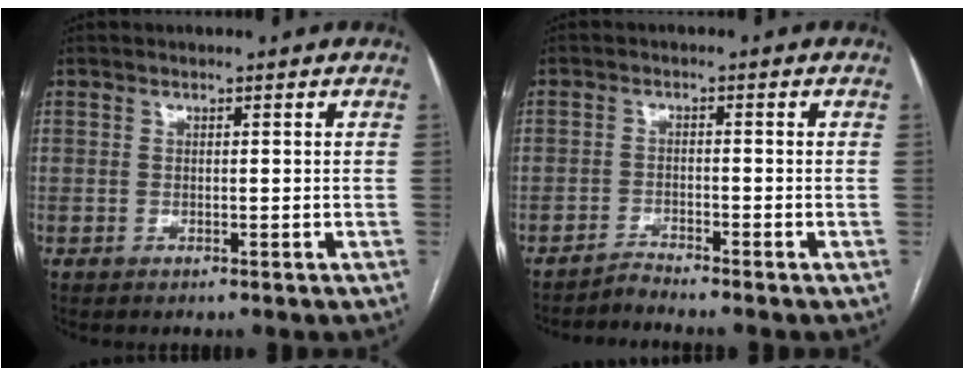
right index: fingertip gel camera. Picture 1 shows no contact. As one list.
[{"total": 2.2, "force": [-2.0, -0.8, -0.4], "torque": [0.005, -0.014, -0.036]}]